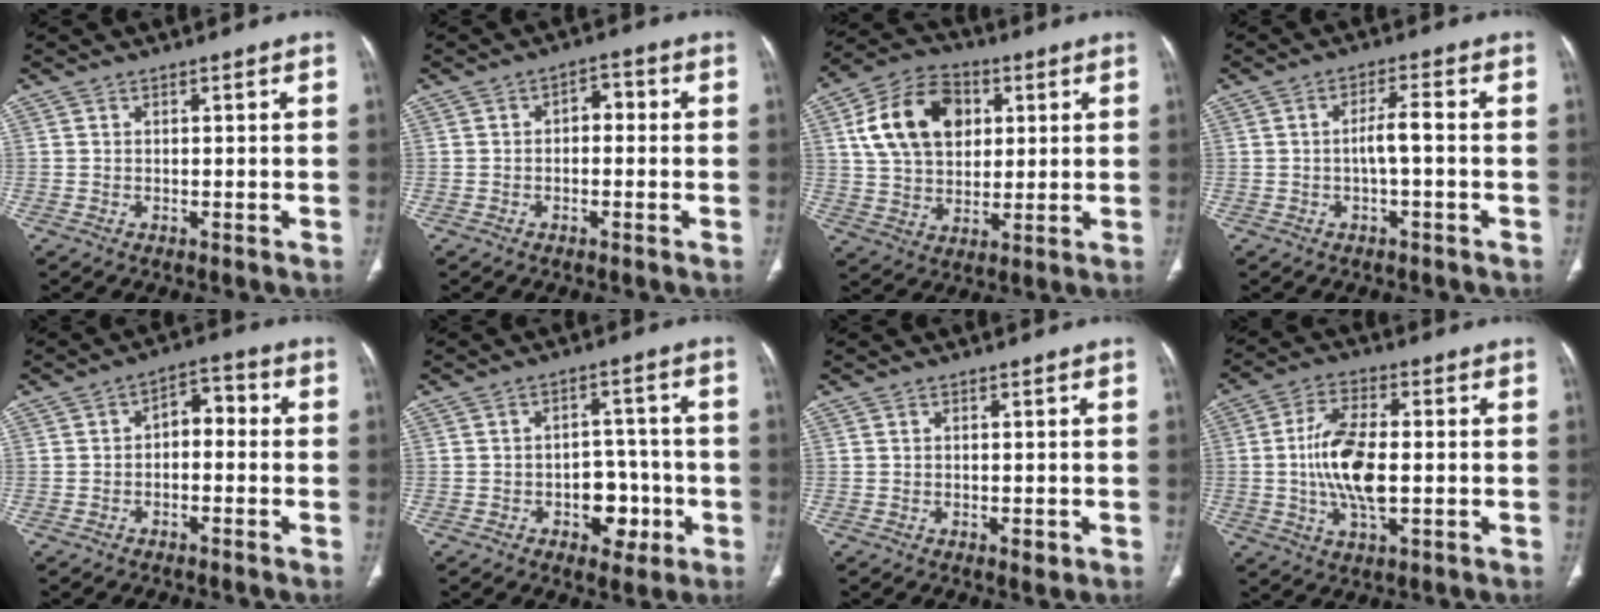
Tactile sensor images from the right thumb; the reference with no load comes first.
{"total": 3.3, "force": [-0.2, 2.2, 2.5], "torque": [-0.022, 0.016, -0.013]}
{"total": 16.3, "force": [4.5, 11.5, 10.6], "torque": [-0.166, 0.005, 0.079]}
{"total": 3.8, "force": [-0.6, 0.7, 3.7], "torque": [-0.076, 0.016, -0.011]}
{"total": 5.5, "force": [-0.6, 3.5, 4.2], "torque": [-0.045, 0.032, -0.022]}
{"total": 8.1, "force": [-2.8, 5.6, 5.1], "torque": [-0.030, 0.030, -0.034]}
{"total": 1.6, "force": [-0.5, 0.8, 1.2], "torque": [-0.015, -0.001, -0.005]}
{"total": 12.1, "force": [-0.7, 5.4, 10.8], "torque": [-0.214, 0.005, -0.013]}